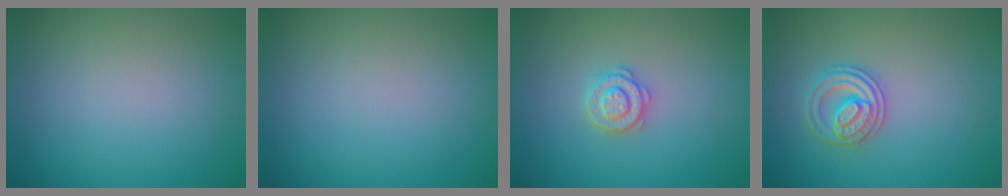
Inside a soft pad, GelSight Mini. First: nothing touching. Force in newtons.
{"total": 0.0}
{"total": 2.6, "press": 2.5, "slide": 0.5}
{"total": 2.7, "press": 2.6, "slide": 0.3}